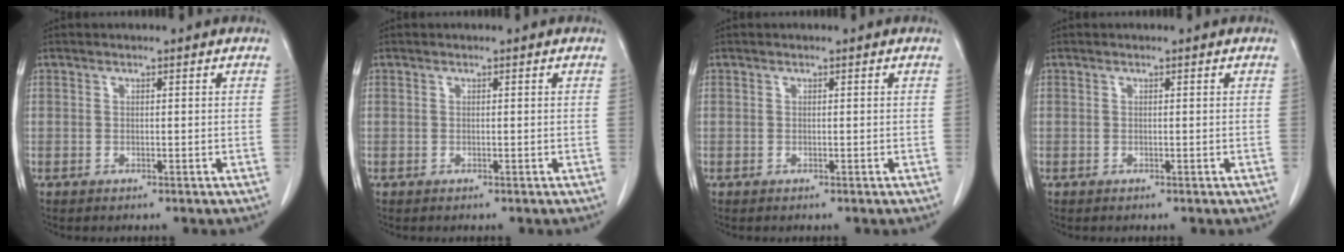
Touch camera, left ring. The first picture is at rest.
{"total": 0.0}
{"total": 0.0}
{"total": 0.0}